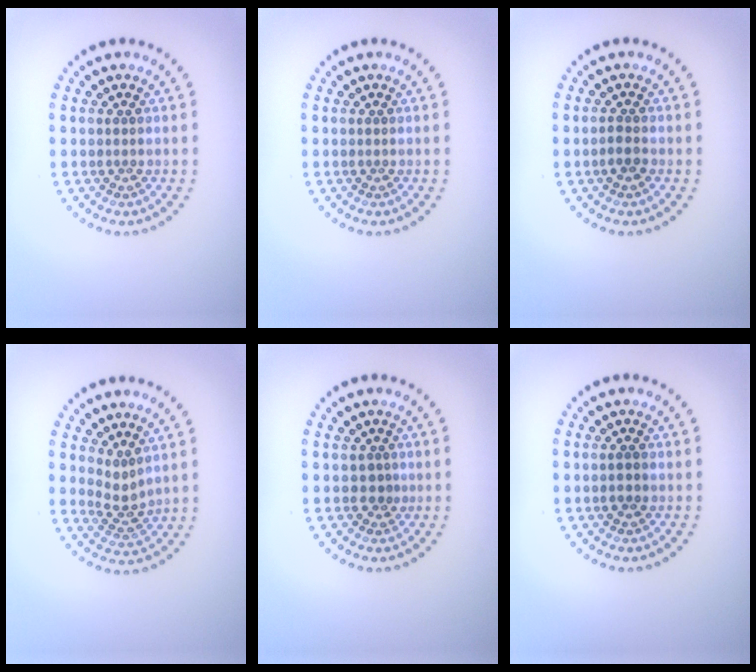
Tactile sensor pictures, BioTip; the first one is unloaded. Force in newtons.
{"total": 0.0}
{"total": 1.4, "press": 1.3, "slide": 0.5}
{"total": 2.1, "press": 1.6, "slide": 1.5}
{"total": 1.2, "press": 1.0, "slide": 0.7}
{"total": 1.2, "press": 1.1, "slide": 0.3}